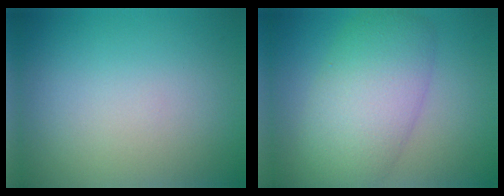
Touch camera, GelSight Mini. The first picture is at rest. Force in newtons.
{"total": 7.9, "press": 7.9, "slide": 0.6}